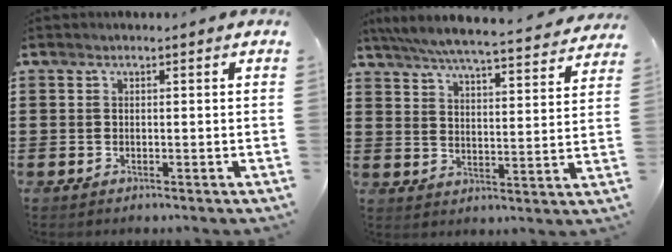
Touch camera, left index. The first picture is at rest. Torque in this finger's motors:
{"motor_torque": [2.14, 0.00, 0.52, 0.12]}